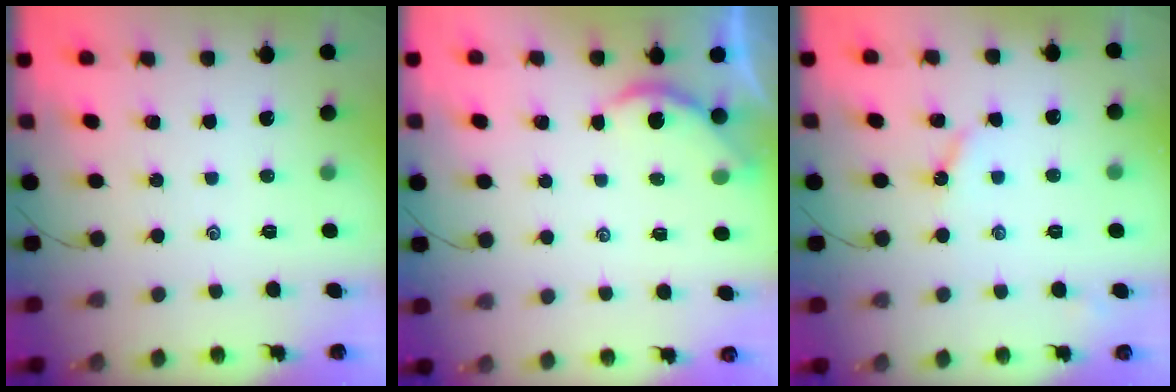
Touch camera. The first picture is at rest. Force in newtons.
{"total": 2.2, "press": 2.2, "slide": 0.2}
{"total": 3.6, "press": 3.6, "slide": 0.3}